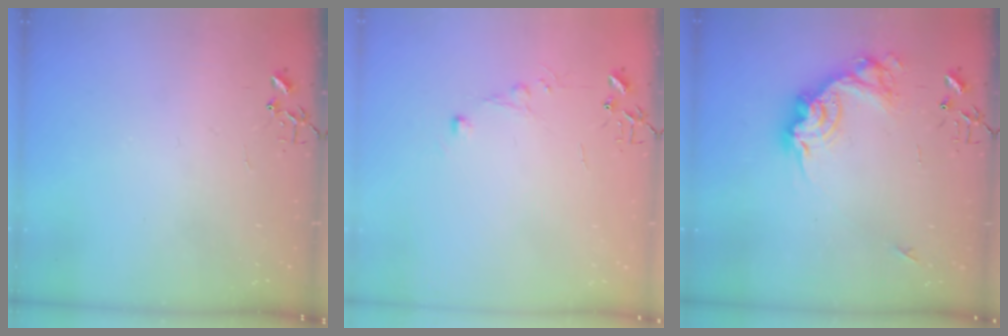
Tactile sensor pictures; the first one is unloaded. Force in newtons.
{"total": 4.4, "press": 4.4, "slide": 0.5}
{"total": 17.6, "press": 17.6, "slide": 1.0}